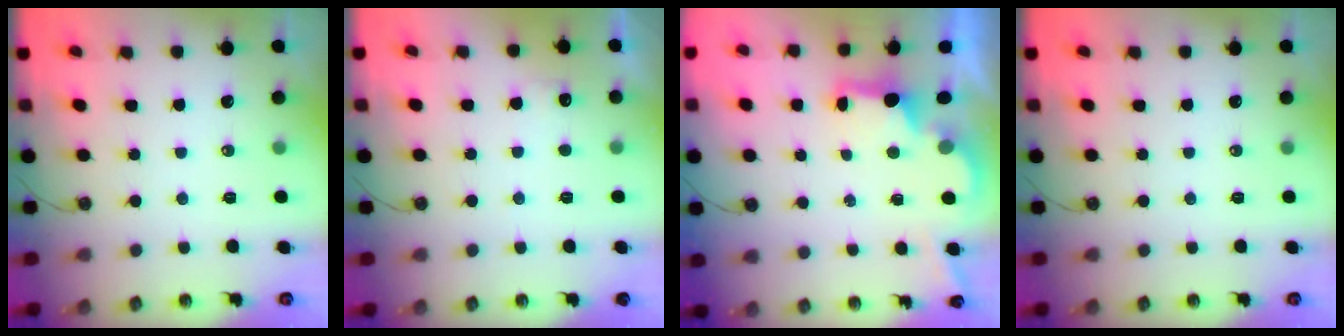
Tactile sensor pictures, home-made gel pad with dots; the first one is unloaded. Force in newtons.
{"total": 4.7, "press": 4.5, "slide": 1.3}
{"total": 2.5, "press": 2.4, "slide": 0.7}
{"total": 0.0}